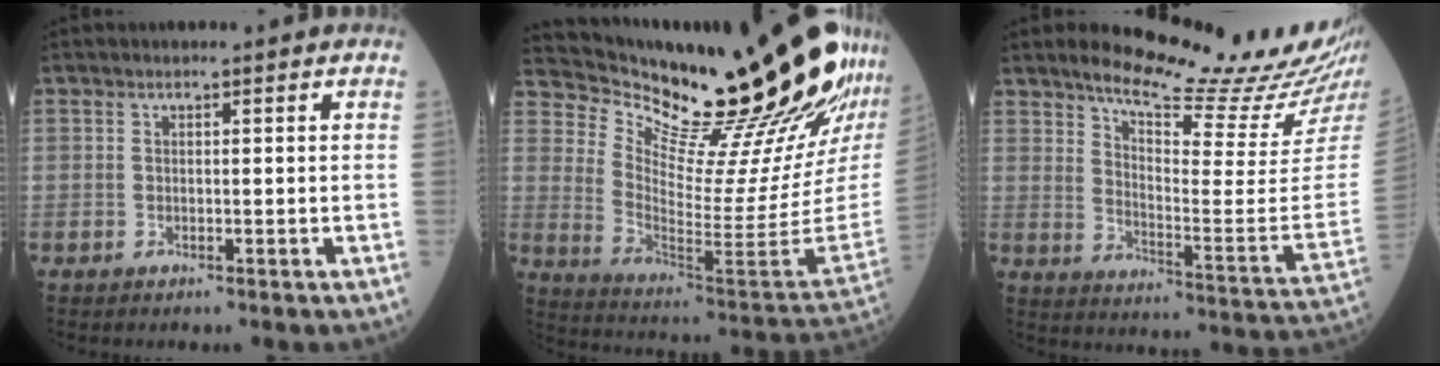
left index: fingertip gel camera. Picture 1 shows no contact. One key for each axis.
{"total": 30.5, "fx": 26.1, "fy": 1.9, "fz": 15.7, "tx": -0.254, "ty": -0.134, "tz": 0.364}
{"total": 19.7, "fx": 17.8, "fy": 0.6, "fz": 8.5, "tx": -0.134, "ty": -0.093, "tz": 0.232}